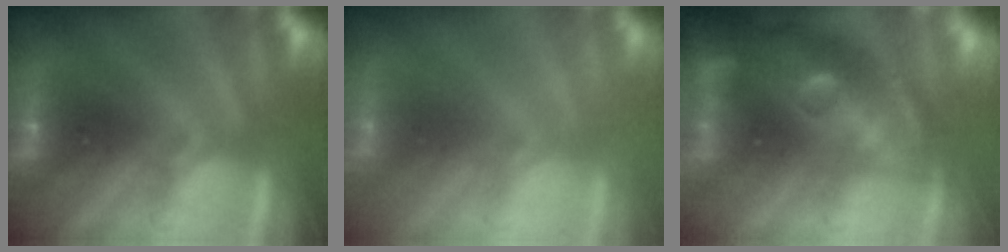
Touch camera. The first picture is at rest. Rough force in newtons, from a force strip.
{"total": 3.1}
{"total": 9.1}